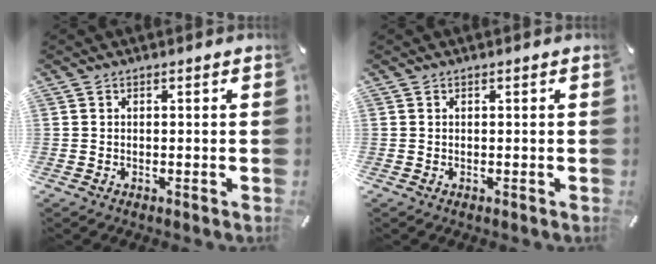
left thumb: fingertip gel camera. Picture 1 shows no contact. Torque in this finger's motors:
{"motor_torque": [-0.02, 0.00, 0.00, 0.07, 0.00]}